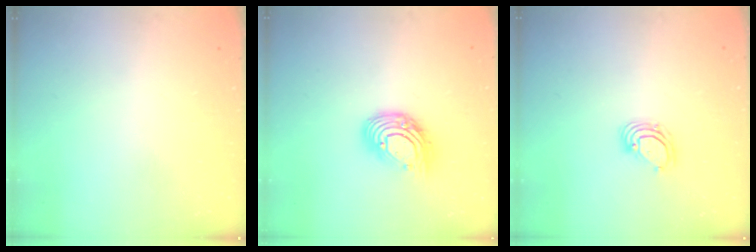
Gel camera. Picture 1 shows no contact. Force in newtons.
{"total": 11.5, "press": 11.4, "slide": 0.9}
{"total": 5.2, "press": 5.2, "slide": 0.6}